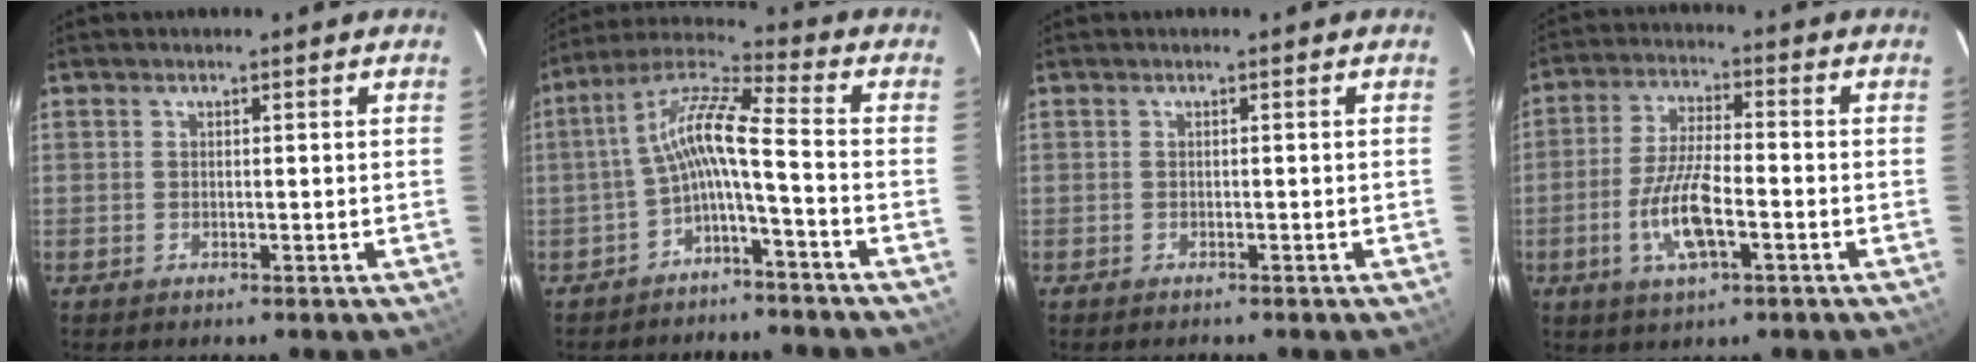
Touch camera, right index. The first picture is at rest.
{"total": 9.0, "force": [-2.9, 0.6, 8.5], "torque": [-0.189, 0.023, -0.058]}
{"total": 0.9, "force": [-0.8, 0.3, 0.2], "torque": [-0.008, -0.001, -0.009]}
{"total": 9.8, "force": [-3.6, 2.8, 8.6], "torque": [-0.177, -0.003, -0.070]}